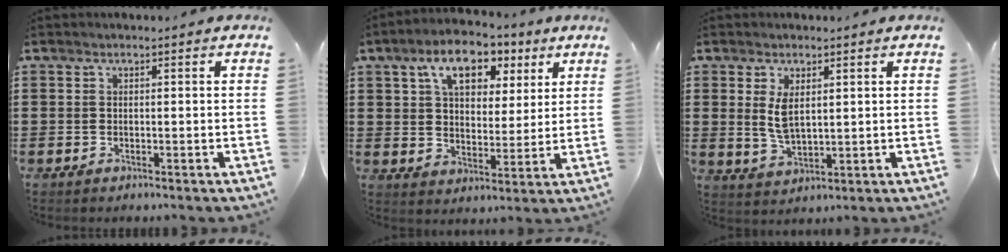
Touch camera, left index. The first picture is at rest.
{"total": 9.3, "force": [5.7, 5.1, 5.3], "torque": [-0.100, -0.001, 0.095]}
{"total": 4.5, "force": [1.5, 2.4, 3.6], "torque": [-0.085, 0.003, 0.023]}